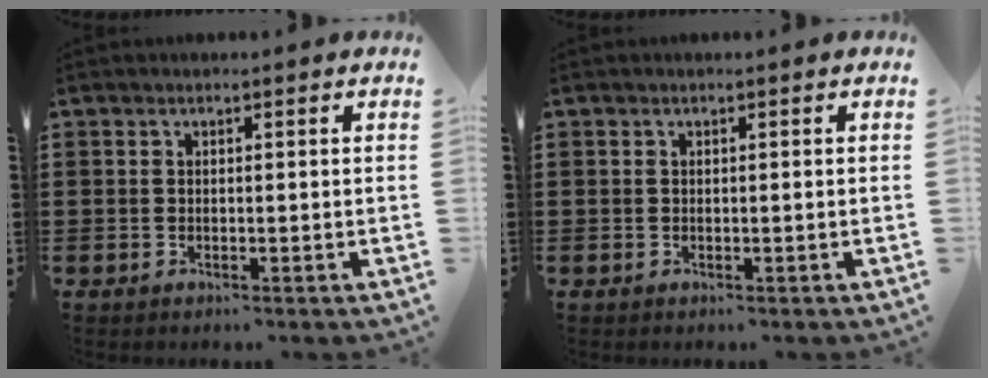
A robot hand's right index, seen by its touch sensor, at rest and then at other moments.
{"total": 0.0}